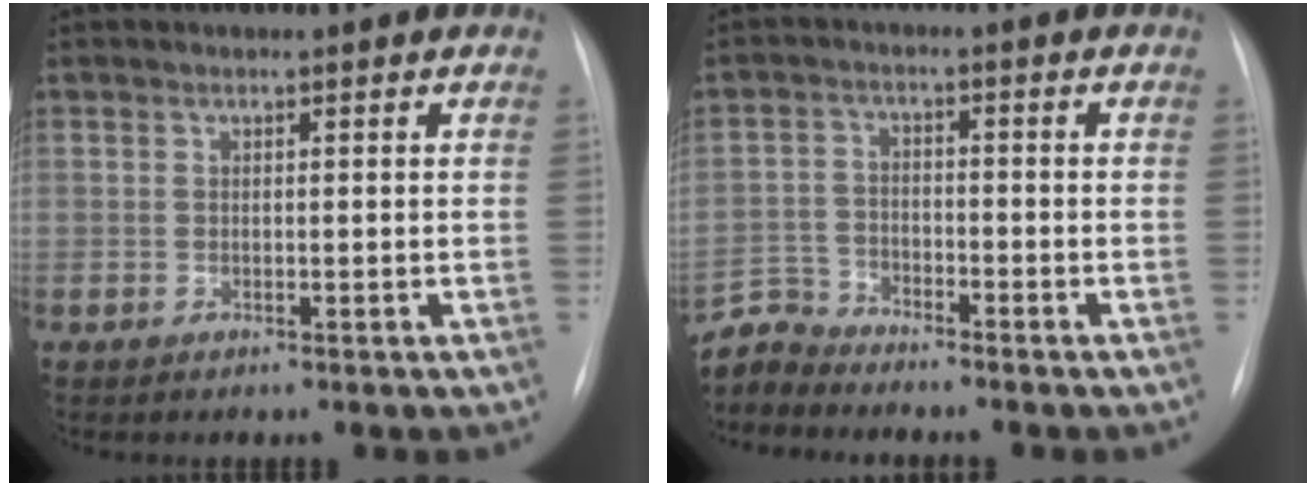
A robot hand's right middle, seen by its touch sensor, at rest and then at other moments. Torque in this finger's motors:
{"motor_torque": [-0.07, -0.04, -0.03, -0.01]}